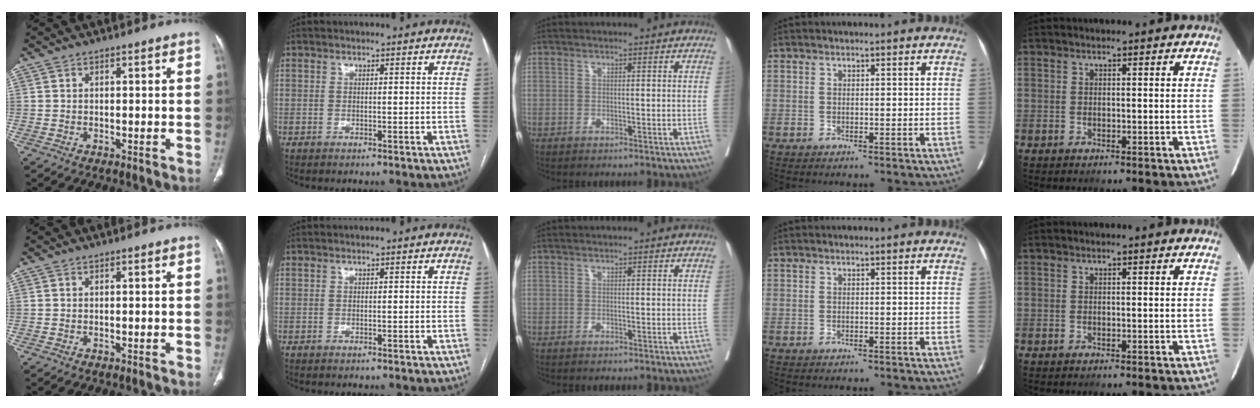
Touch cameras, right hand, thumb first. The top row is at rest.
{}